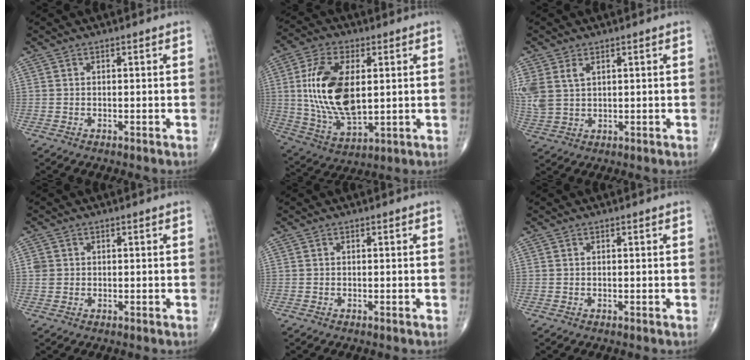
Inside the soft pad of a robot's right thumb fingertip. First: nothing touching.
{"total": 17.4, "force": [2.3, 9.1, 14.7], "torque": [-0.282, -0.012, 0.051]}
{"total": 7.6, "force": [2.7, 4.9, 5.1], "torque": [-0.128, 0.004, 0.067]}
{"total": 1.8, "force": [0.2, 1.7, 0.7], "torque": [-0.006, 0.002, 0.006]}
{"total": 0.0}
{"total": 0.0}